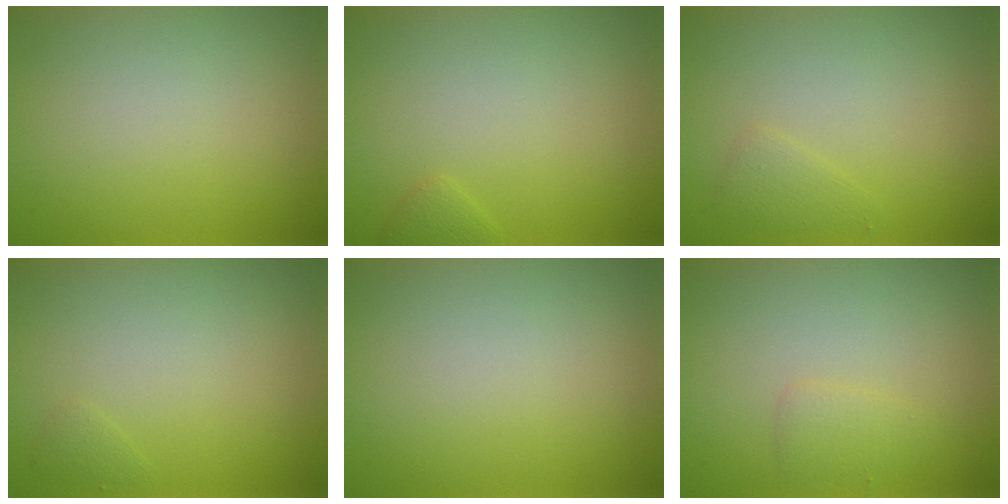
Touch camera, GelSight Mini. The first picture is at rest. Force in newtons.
{"total": 0.7, "press": 0.7, "slide": 0.1}
{"total": 1.1, "press": 1.1, "slide": 0.1}
{"total": 0.5, "press": 0.5, "slide": 0.1}
{"total": 0.0}
{"total": 1.2, "press": 1.2, "slide": 0.1}